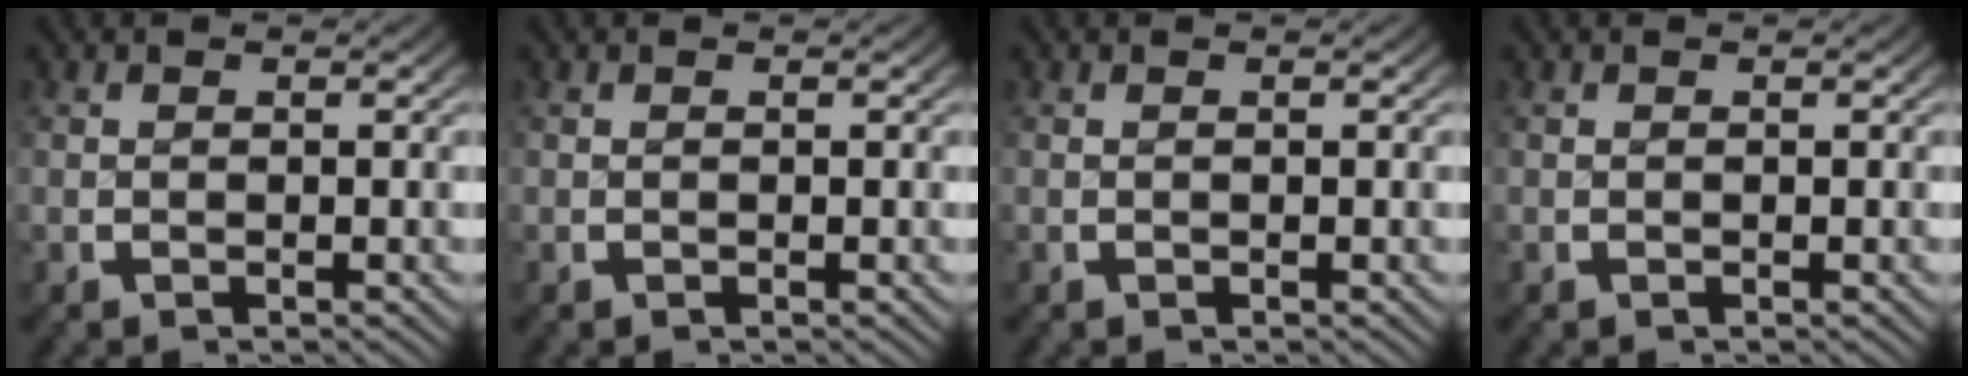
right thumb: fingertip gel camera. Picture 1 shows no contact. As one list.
[{"total": 0.0}, {"total": 0.0}, {"total": 0.0}]